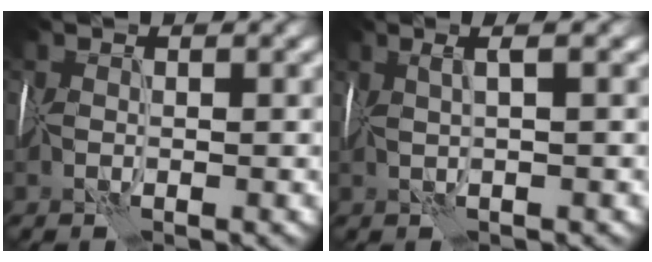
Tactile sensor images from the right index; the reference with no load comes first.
{"total": 2.6, "force": [1.3, 0.1, 2.3], "torque": [-0.033, 0.010, 0.015]}